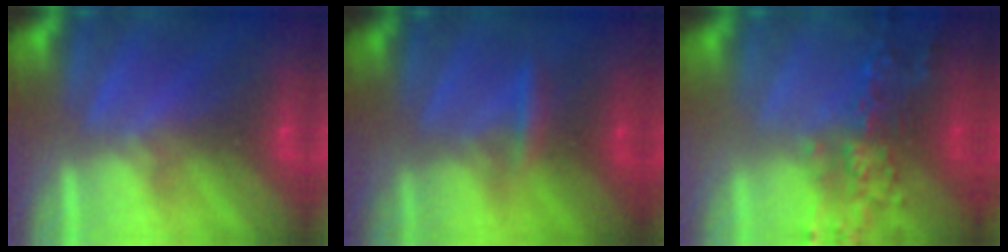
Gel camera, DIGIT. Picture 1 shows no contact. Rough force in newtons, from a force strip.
{"total": 2.4}
{"total": 6.5}